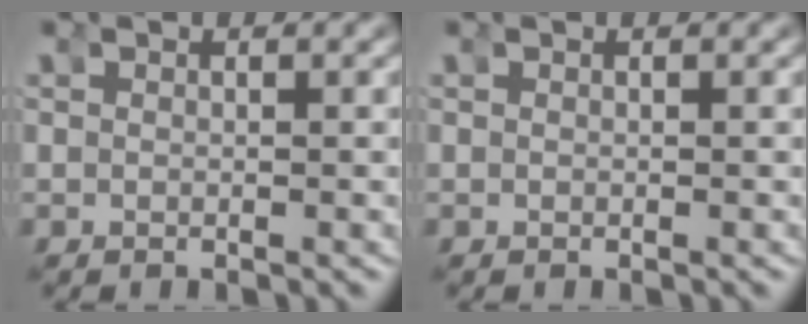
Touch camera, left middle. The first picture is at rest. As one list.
[{"total": 0.0}]